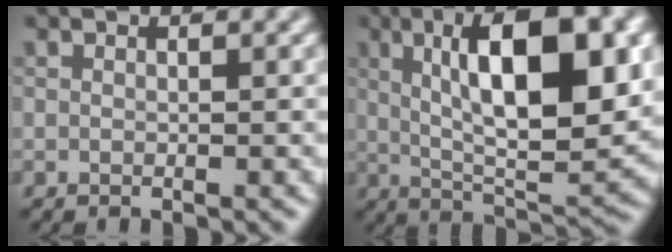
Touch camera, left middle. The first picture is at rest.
{"total": 12.3, "force": [2.6, 4.3, 11.2], "torque": [-0.163, 0.005, 0.043]}